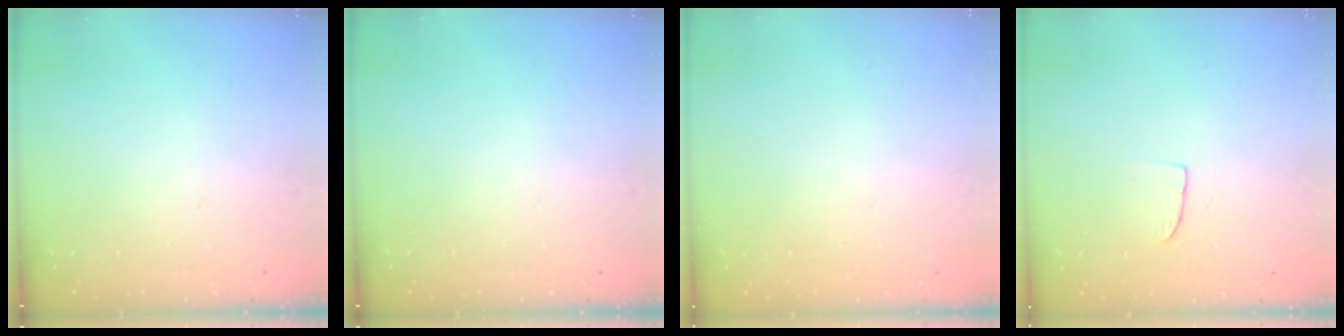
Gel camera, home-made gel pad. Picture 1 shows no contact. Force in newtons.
{"total": 0.0}
{"total": 0.8, "press": 0.4, "slide": 0.7}
{"total": 5.5, "press": 5.5, "slide": 0.3}